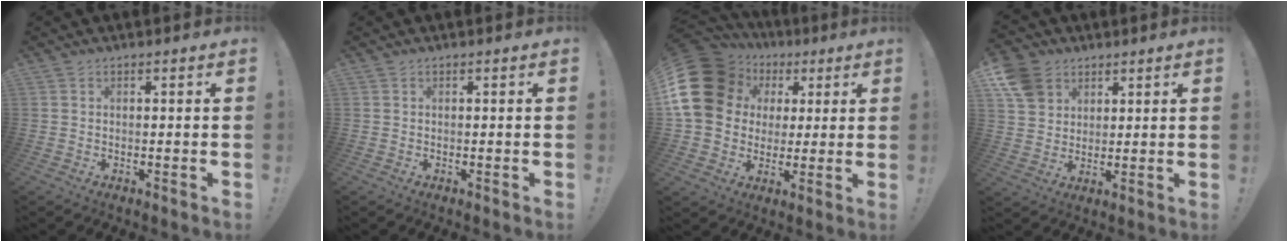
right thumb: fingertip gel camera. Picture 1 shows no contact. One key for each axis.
{"total": 0.0}
{"total": 19.6, "fx": 5.2, "fy": 15.9, "fz": 10.2, "tx": -0.182, "ty": -0.017, "tz": 0.115}
{"total": 9.7, "fx": 5.1, "fy": 7.5, "fz": 3.4, "tx": -0.061, "ty": -0.022, "tz": 0.106}